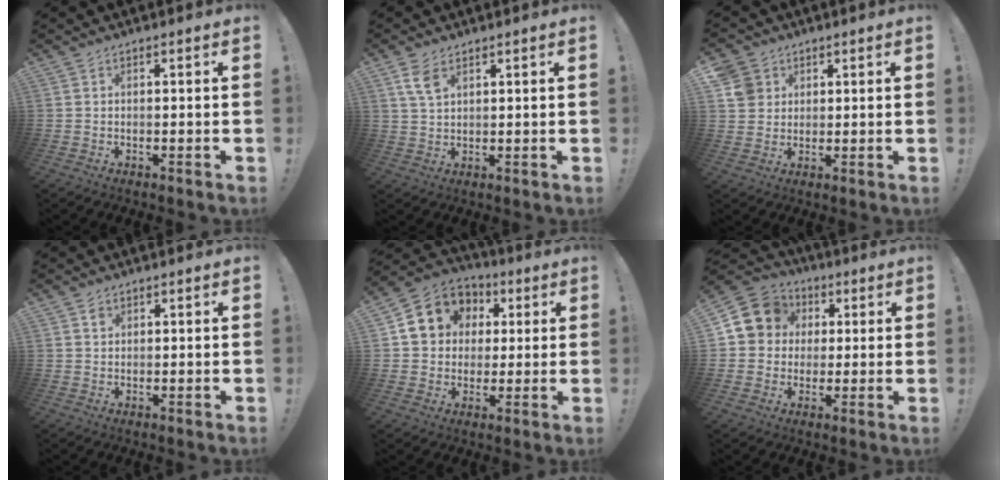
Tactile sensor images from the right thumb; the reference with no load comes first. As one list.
[{"total": 5.5, "force": [3.1, 2.6, 3.7], "torque": [-0.060, -0.013, 0.057]}, {"total": 6.6, "force": [2.8, 5.8, 1.4], "torque": [-0.016, -0.013, 0.058]}, {"total": 1.3, "force": [0.7, 1.0, 0.4], "torque": [0.007, -0.006, 0.010]}, {"total": 12.0, "force": [3.1, 10.6, 4.9], "torque": [-0.063, -0.006, 0.066]}, {"total": 10.7, "force": [2.4, 9.8, 3.6], "torque": [-0.052, 0.002, 0.053]}]